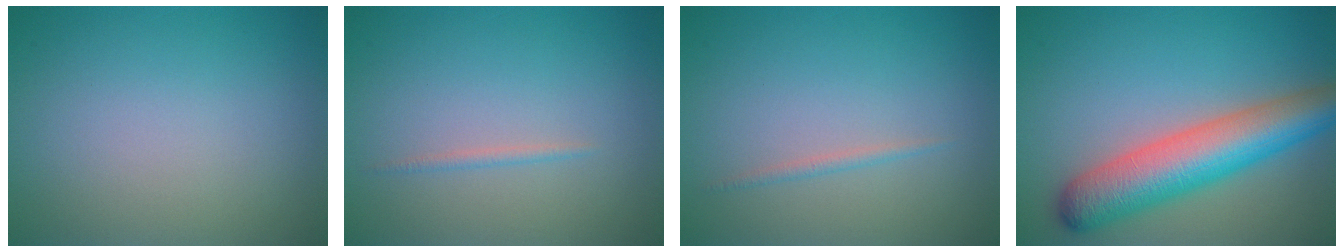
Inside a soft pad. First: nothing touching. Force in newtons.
{"total": 0.7, "press": 0.7, "slide": 0.1}
{"total": 0.7, "press": 0.7, "slide": 0.1}
{"total": 8.1, "press": 8.1, "slide": 0.3}